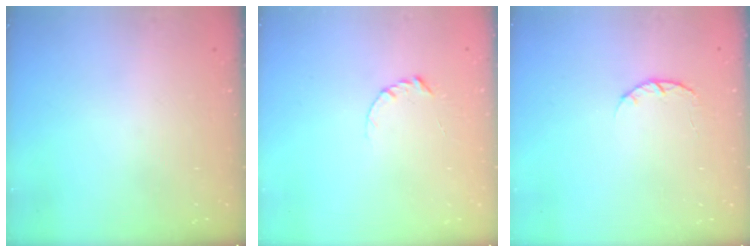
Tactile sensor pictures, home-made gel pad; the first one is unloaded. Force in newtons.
{"total": 3.2, "press": 3.2, "slide": 0.3}
{"total": 3.4, "press": 3.4, "slide": 0.5}